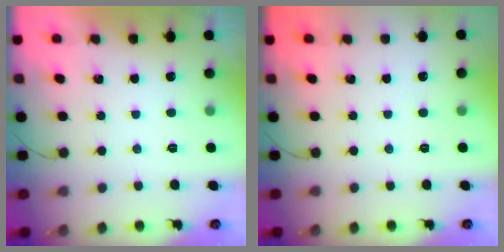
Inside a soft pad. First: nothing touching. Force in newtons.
{"total": 0.0}